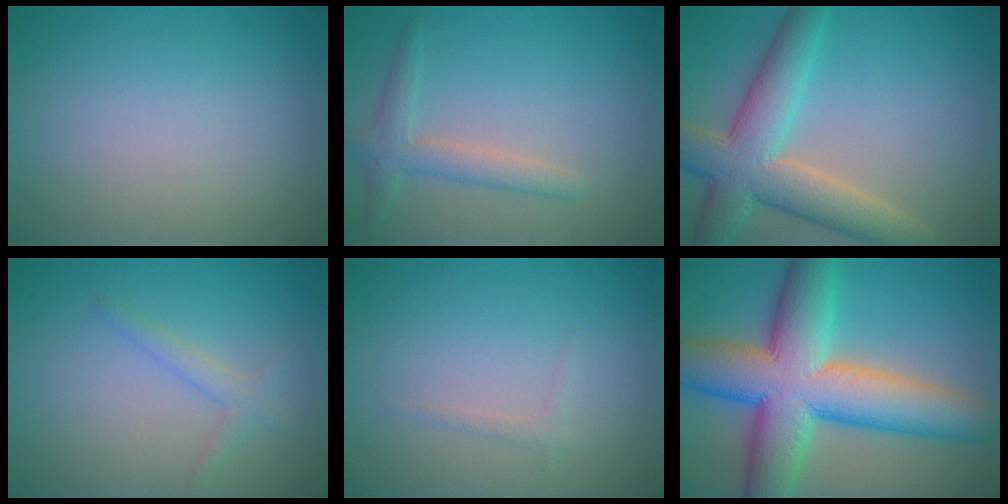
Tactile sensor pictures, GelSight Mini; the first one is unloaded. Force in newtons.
{"total": 2.6, "press": 2.6, "slide": 0.1}
{"total": 7.5, "press": 7.5, "slide": 0.6}
{"total": 1.6, "press": 1.6, "slide": 0.1}
{"total": 0.8, "press": 0.8, "slide": 0.1}
{"total": 13.4, "press": 13.4, "slide": 0.5}